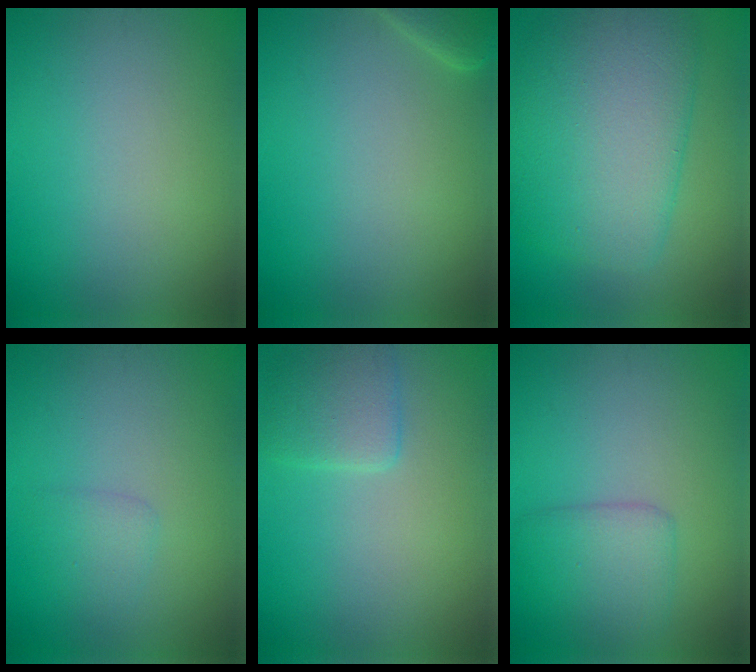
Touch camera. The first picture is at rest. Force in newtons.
{"total": 1.9, "press": 1.9, "slide": 0.3}
{"total": 10.3, "press": 10.3, "slide": 0.3}
{"total": 1.5, "press": 1.4, "slide": 0.1}
{"total": 2.7, "press": 2.7, "slide": 0.2}
{"total": 3.1, "press": 3.1, "slide": 0.1}